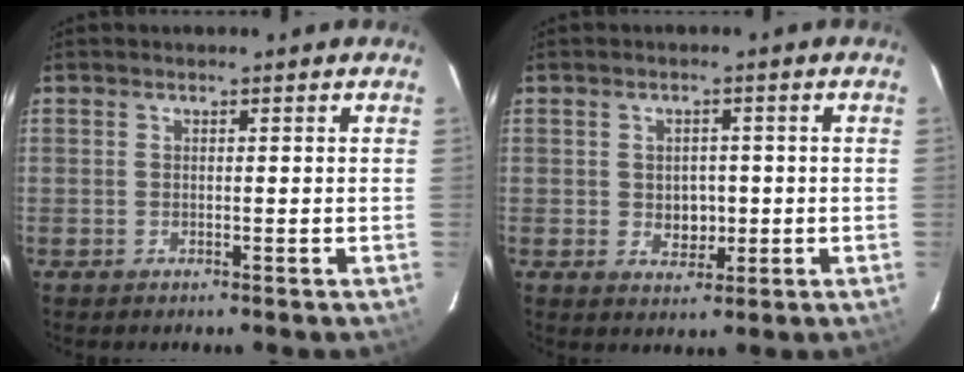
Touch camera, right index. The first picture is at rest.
{"total": 3.9, "force": [-0.3, 3.2, 2.1], "torque": [-0.034, 0.000, 0.001]}